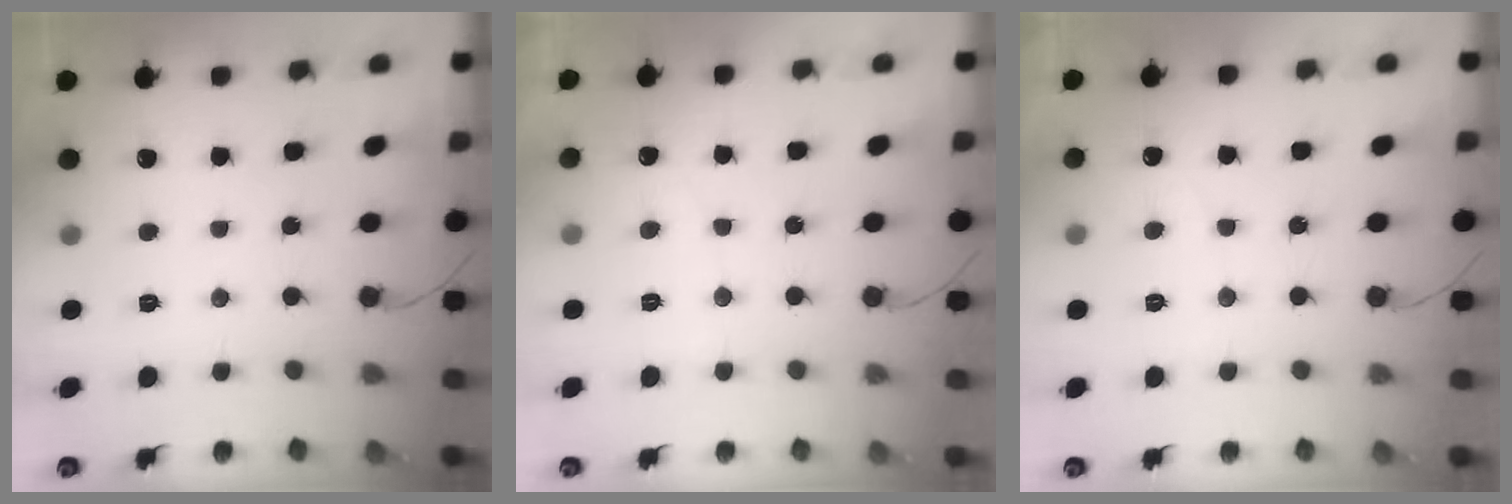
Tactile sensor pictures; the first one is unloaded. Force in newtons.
{"total": 2.3, "press": 2.3, "slide": 0.1}
{"total": 2.5, "press": 2.5, "slide": 0.2}